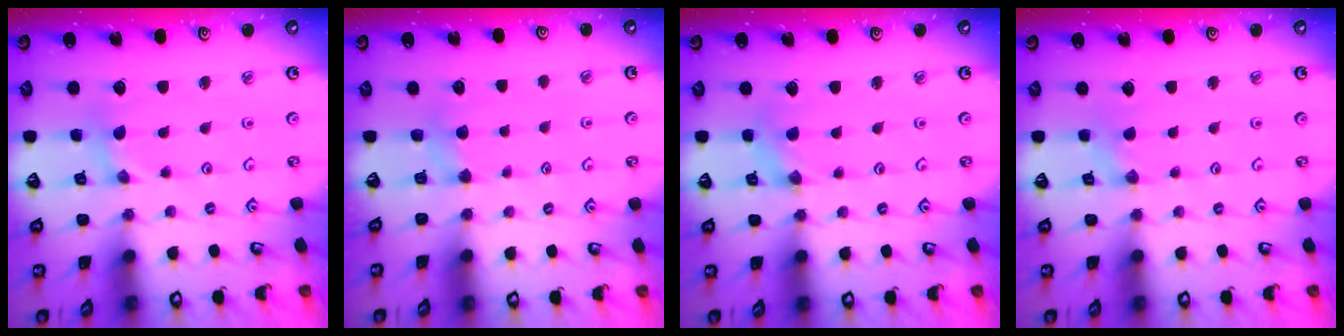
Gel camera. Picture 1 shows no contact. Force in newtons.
{"total": 3.7, "press": 3.7, "slide": 0.6}
{"total": 1.1, "press": 1.1, "slide": 0.2}
{"total": 1.2, "press": 1.1, "slide": 0.3}